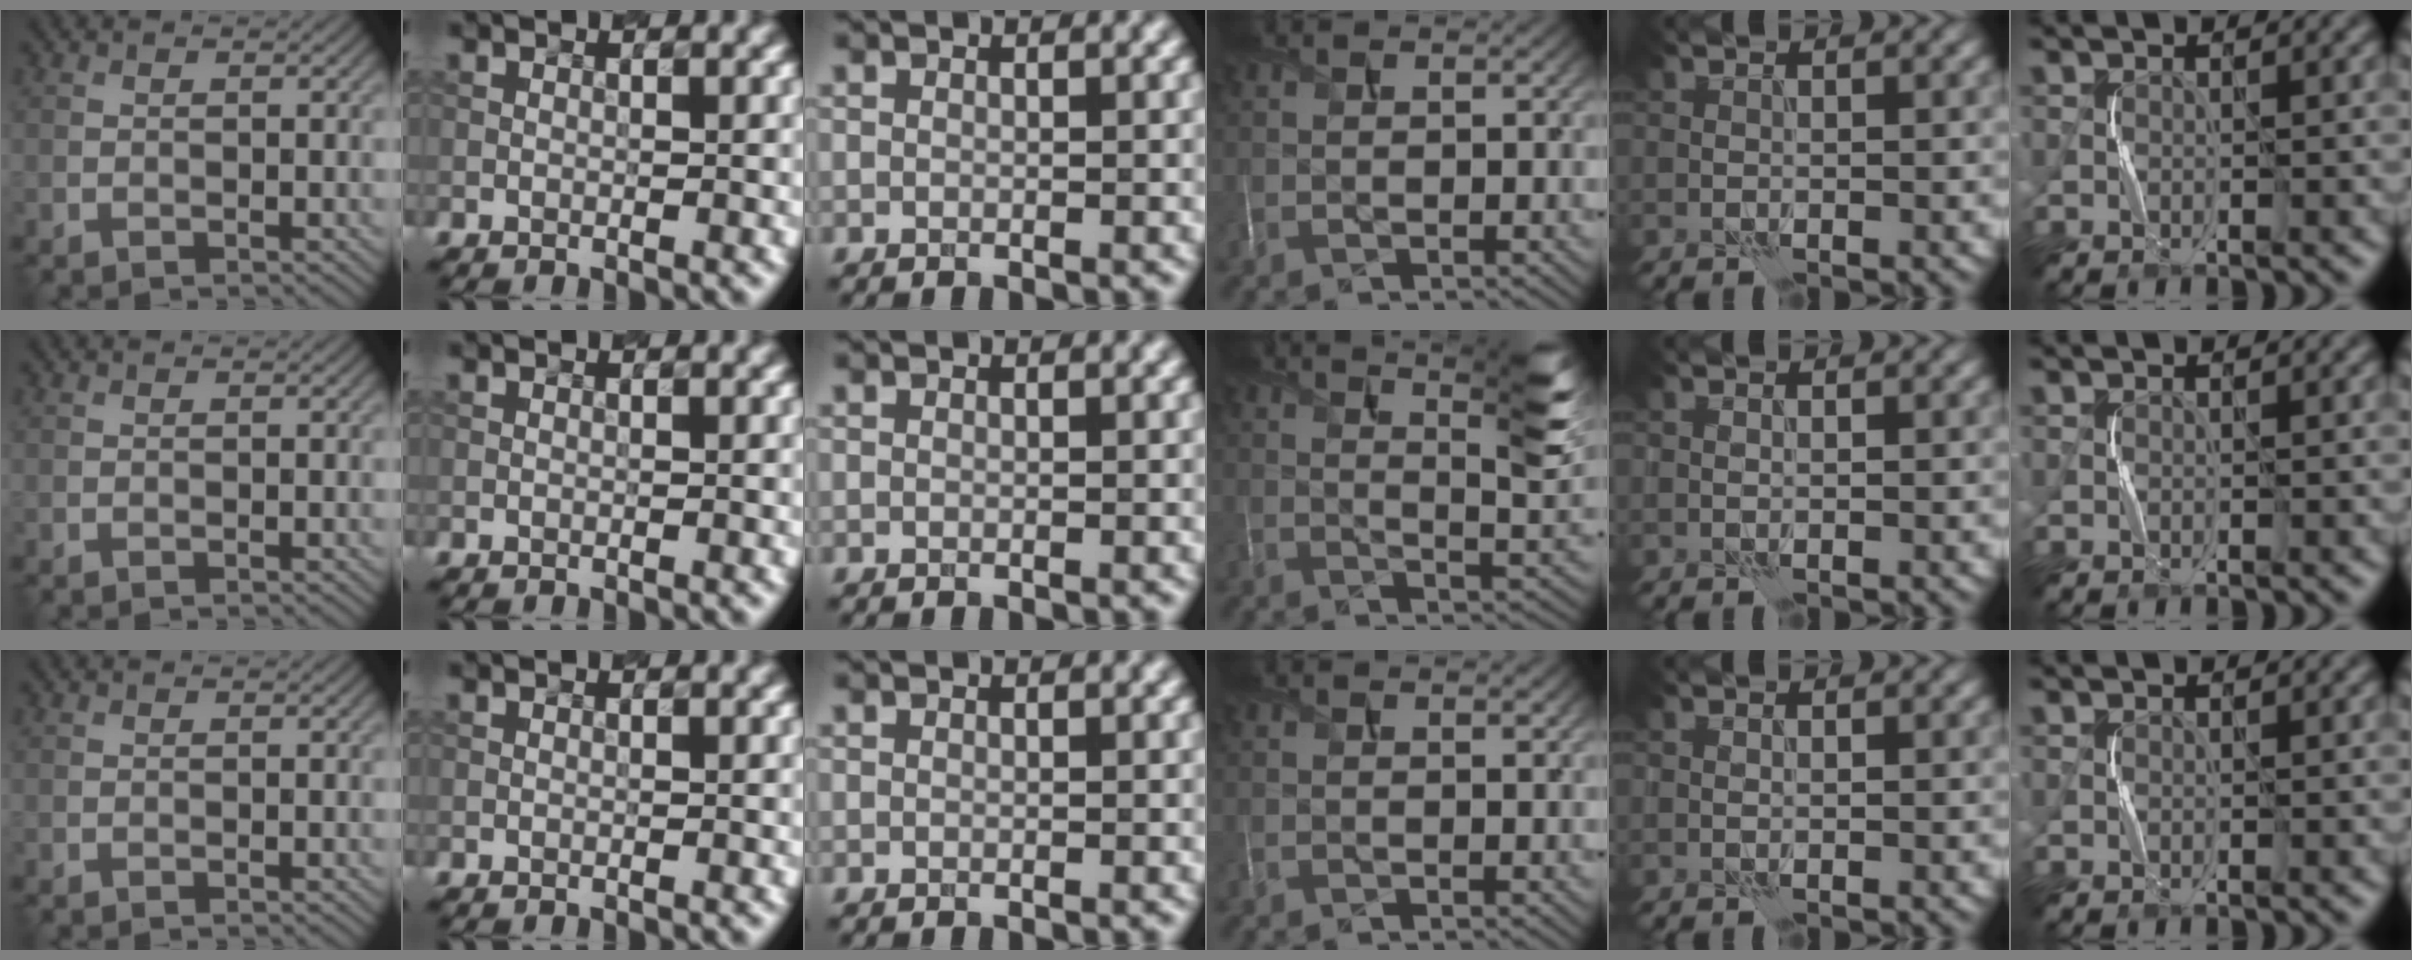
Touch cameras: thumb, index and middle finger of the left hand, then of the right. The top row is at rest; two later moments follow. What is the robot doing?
{"motion": "squeeze", "object": "paper clamp"}